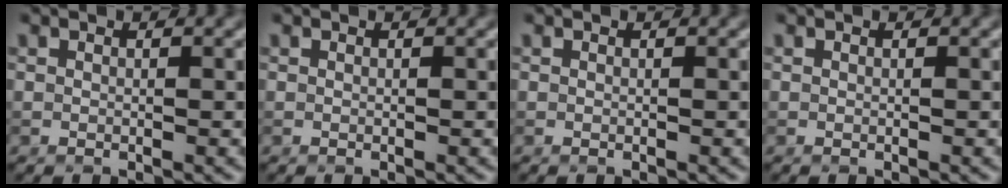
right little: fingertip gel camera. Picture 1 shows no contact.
{"total": 0.0}
{"total": 0.0}
{"total": 0.0}